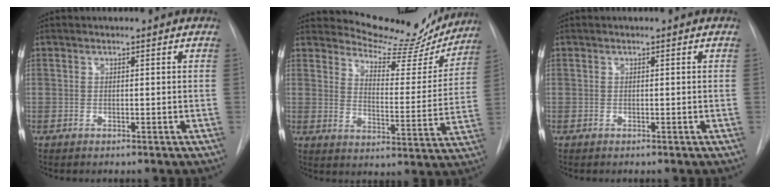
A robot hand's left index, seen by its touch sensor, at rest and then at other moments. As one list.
[{"total": 14.1, "force": [13.7, 3.0, 1.6], "torque": [-0.018, -0.044, 0.172]}, {"total": 0.0}]